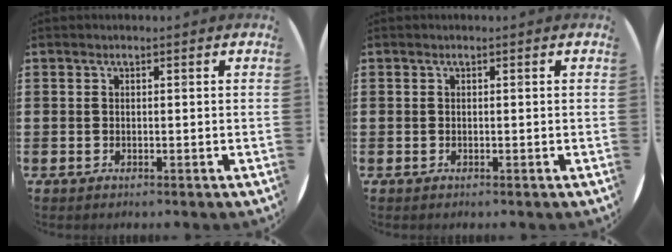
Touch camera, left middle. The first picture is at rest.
{"total": 0.0}